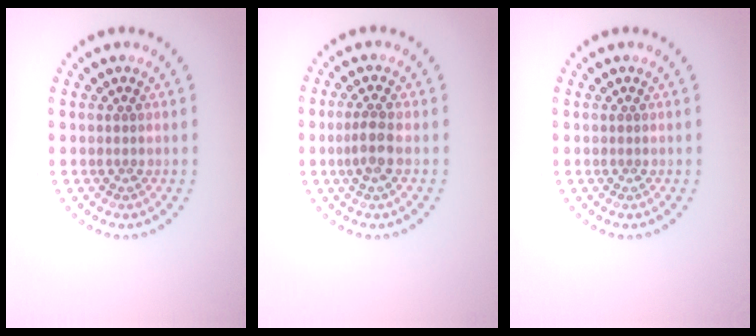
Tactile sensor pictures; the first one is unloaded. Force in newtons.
{"total": 1.9, "press": 1.8, "slide": 0.8}
{"total": 0.0}